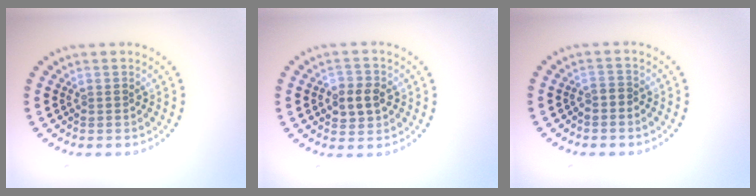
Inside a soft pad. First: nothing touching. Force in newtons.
{"total": 3.0, "press": 2.9, "slide": 0.4}
{"total": 0.6, "press": 0.4, "slide": 0.4}